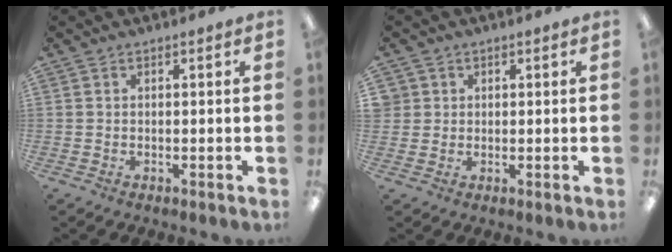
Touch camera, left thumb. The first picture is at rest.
{"total": 2.7, "force": [0.9, 2.5, -0.1], "torque": [-0.006, 0.004, 0.017]}